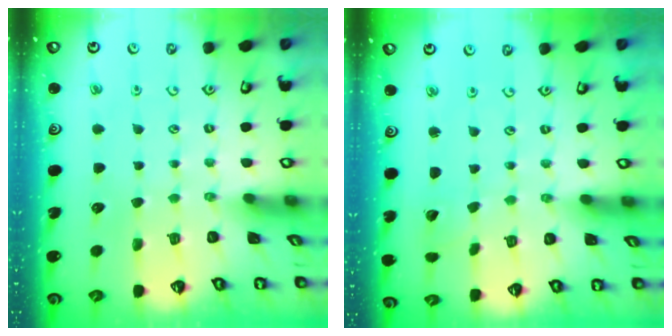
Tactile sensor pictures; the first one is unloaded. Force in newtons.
{"total": 1.8, "press": 1.8, "slide": 0.1}